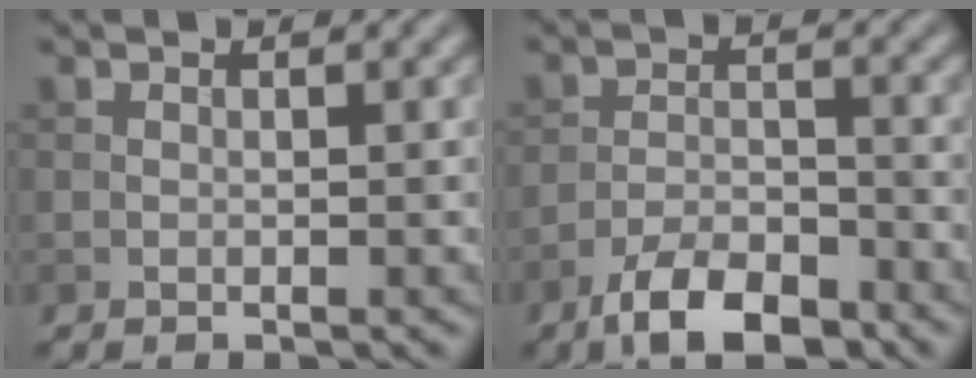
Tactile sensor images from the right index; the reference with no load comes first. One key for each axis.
{"total": 6.2, "fx": -4.5, "fy": 2.1, "fz": 3.6, "tx": -0.059, "ty": -0.001, "tz": -0.084}